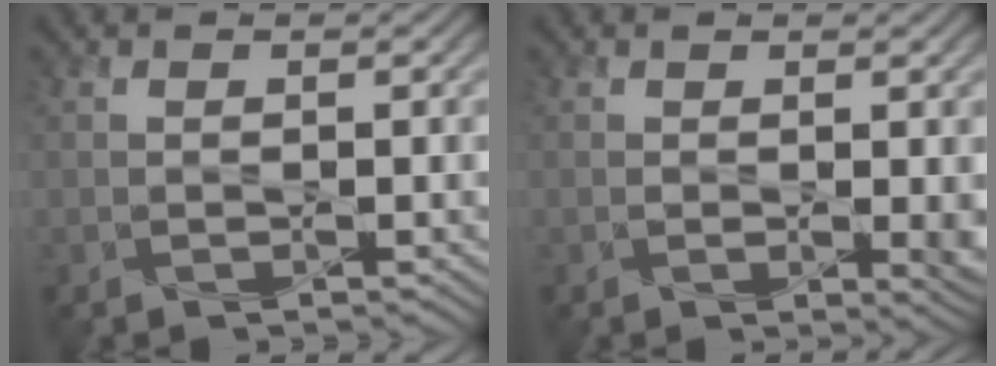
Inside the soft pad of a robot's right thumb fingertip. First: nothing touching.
{"total": 2.6, "force": [0.3, 0.5, 2.5], "torque": [-0.037, -0.005, 0.007]}